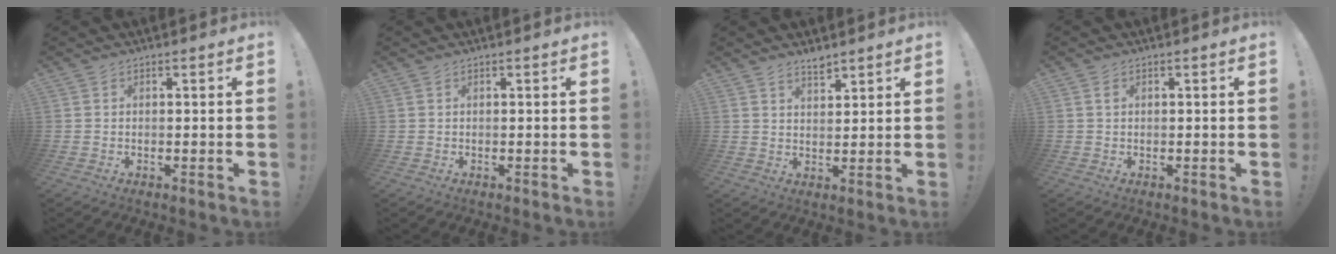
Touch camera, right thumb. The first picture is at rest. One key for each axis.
{"total": 0.0}
{"total": 3.8, "fx": 3.4, "fy": 1.3, "fz": 1.1, "tx": -0.006, "ty": -0.026, "tz": 0.058}
{"total": 1.0, "fx": 0.0, "fy": 1.0, "fz": 0.2, "tx": 0.001, "ty": 0.001, "tz": -0.001}